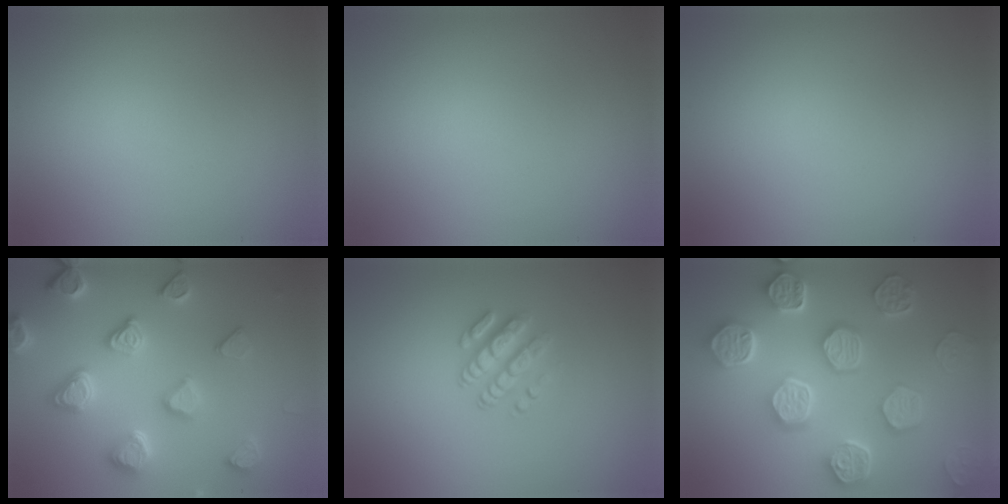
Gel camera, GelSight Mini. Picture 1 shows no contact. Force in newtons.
{"total": 0.0}
{"total": 0.0}
{"total": 4.8, "press": 4.6, "slide": 1.2}
{"total": 2.9, "press": 2.4, "slide": 1.6}
{"total": 8.0, "press": 6.7, "slide": 4.4}